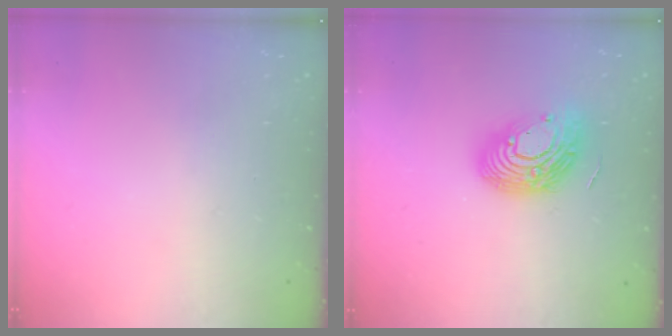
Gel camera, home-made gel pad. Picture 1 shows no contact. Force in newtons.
{"total": 14.8, "press": 14.8, "slide": 1.0}